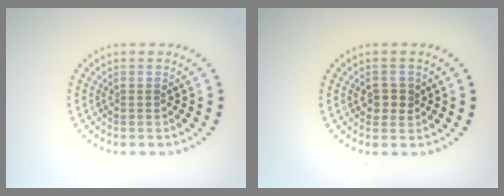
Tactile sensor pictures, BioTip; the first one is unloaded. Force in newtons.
{"total": 2.1, "press": 2.0, "slide": 0.4}